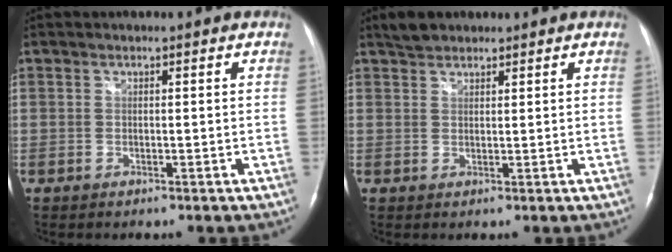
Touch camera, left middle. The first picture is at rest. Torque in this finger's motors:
{"motor_torque": [0.07, -0.02, -0.01, 0.00]}